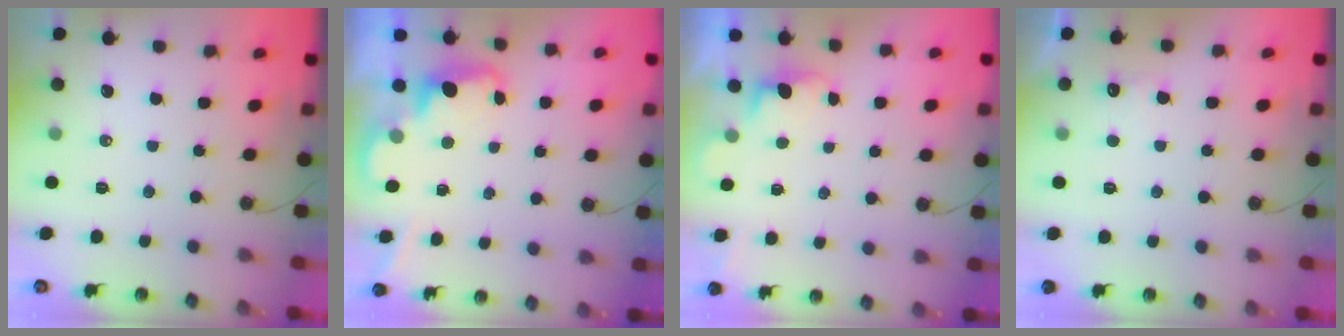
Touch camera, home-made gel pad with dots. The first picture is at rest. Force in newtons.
{"total": 2.4, "press": 2.4, "slide": 0.5}
{"total": 0.7, "press": 0.2, "slide": 0.7}
{"total": 5.5, "press": 5.4, "slide": 1.3}